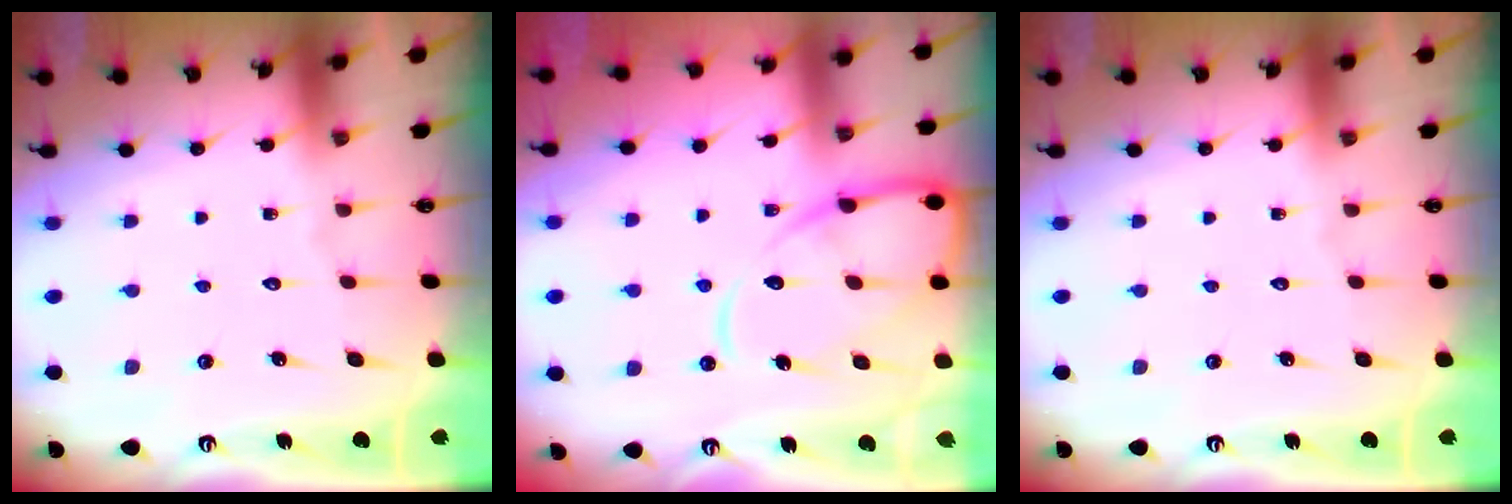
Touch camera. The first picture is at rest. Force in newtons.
{"total": 13.3, "press": 13.2, "slide": 1.2}
{"total": 0.0}